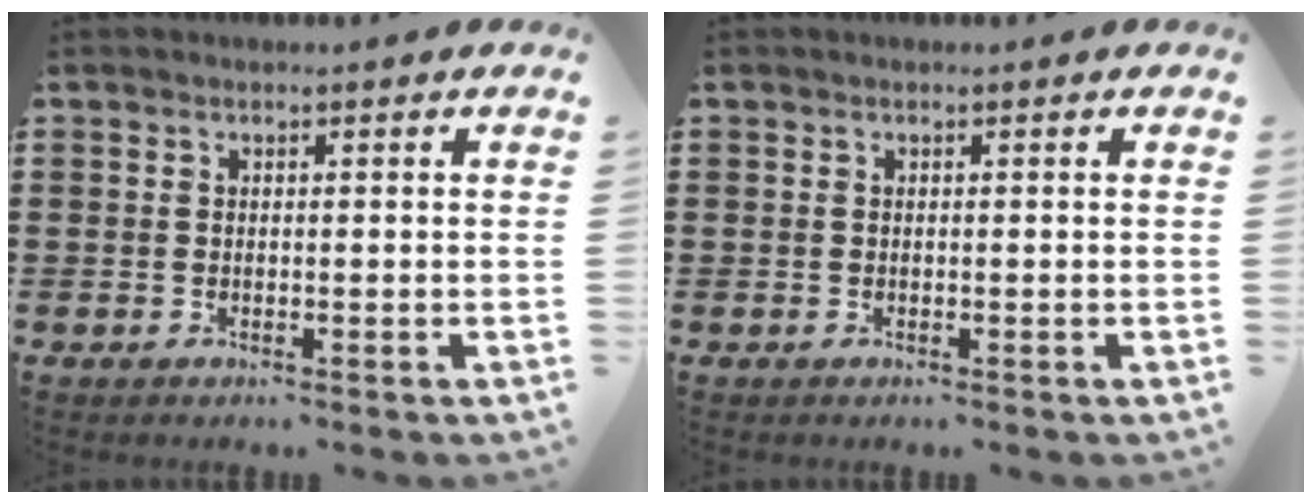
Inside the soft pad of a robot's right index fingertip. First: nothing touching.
{"total": 0.0}